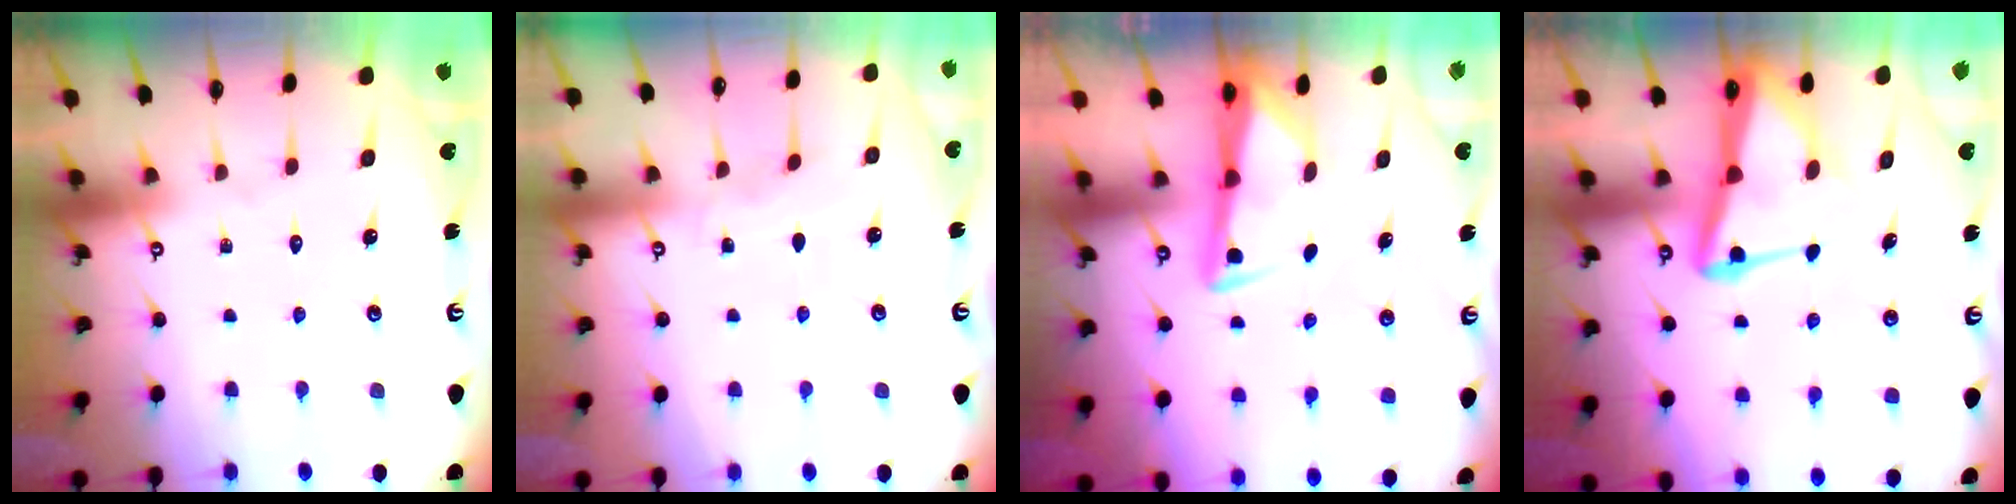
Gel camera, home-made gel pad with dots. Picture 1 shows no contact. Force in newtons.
{"total": 2.5, "press": 2.5, "slide": 0.3}
{"total": 3.0, "press": 2.9, "slide": 0.4}
{"total": 7.7, "press": 7.7, "slide": 0.8}